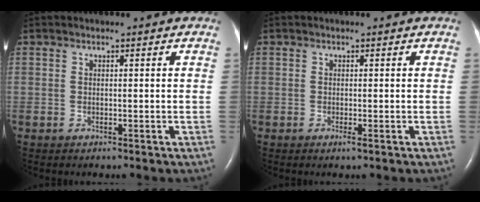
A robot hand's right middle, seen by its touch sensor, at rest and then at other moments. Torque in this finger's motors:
{"motor_torque": [-0.05, 0.05, -0.09, -0.06]}